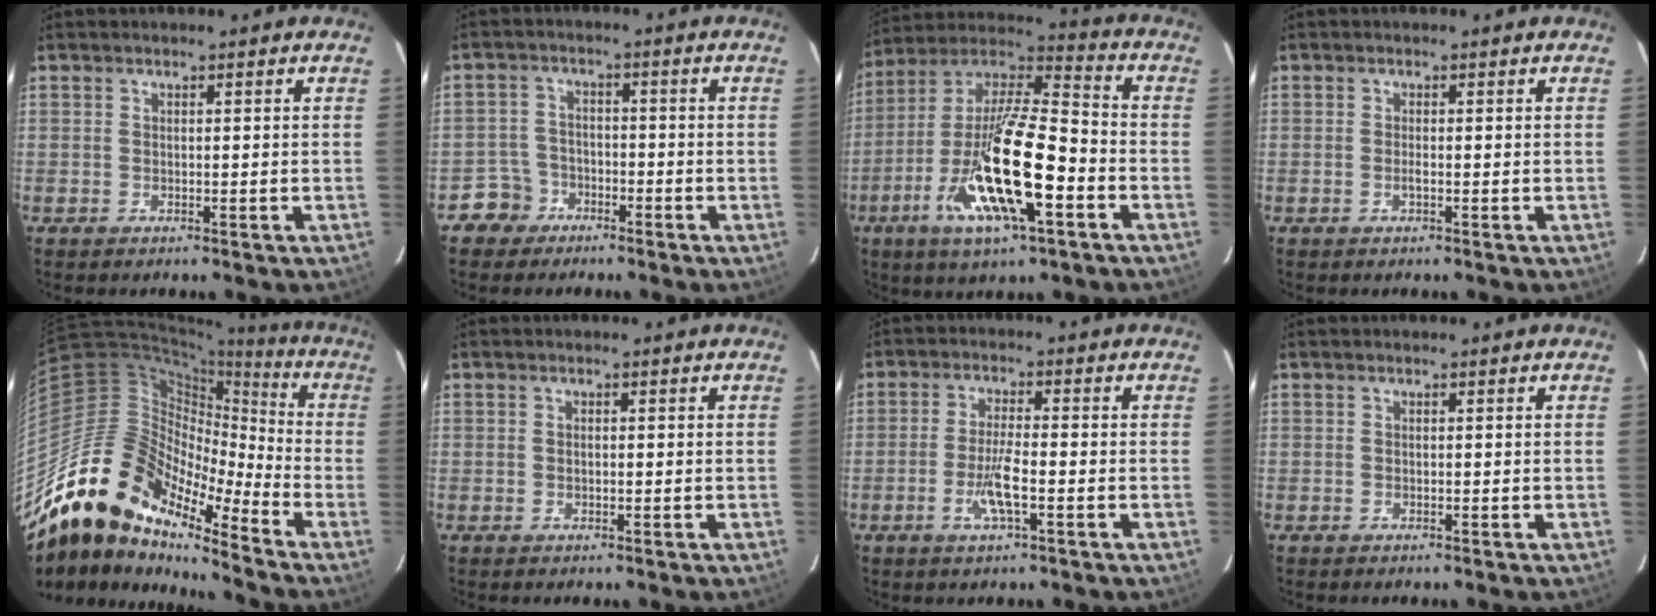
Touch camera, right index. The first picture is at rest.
{"total": 5.0, "force": [-3.1, 3.9, -0.2], "torque": [-0.006, 0.022, -0.059]}
{"total": 21.7, "force": [-8.3, 5.4, 19.3], "torque": [-0.372, -0.030, -0.160]}
{"total": 1.0, "force": [-0.4, 0.2, 0.9], "torque": [-0.019, 0.000, -0.007]}
{"total": 18.4, "force": [-14.5, 6.4, 9.3], "torque": [-0.148, -0.009, -0.286]}
{"total": 0.5, "force": [0.0, 0.3, 0.5], "torque": [-0.009, 0.002, -0.001]}
{"total": 6.0, "force": [-2.3, 1.0, 5.5], "torque": [-0.111, -0.004, -0.045]}
{"total": 0.0}